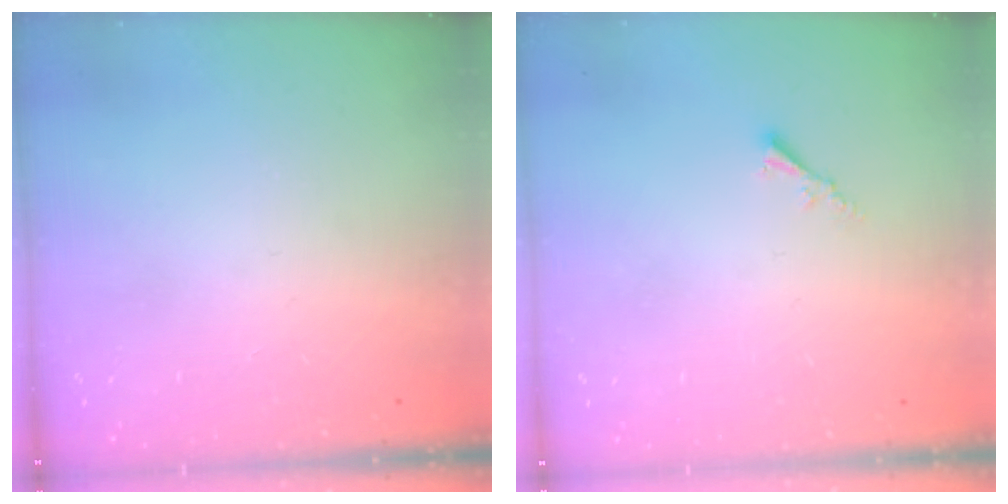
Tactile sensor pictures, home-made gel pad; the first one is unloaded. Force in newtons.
{"total": 1.7, "press": 1.6, "slide": 0.4}